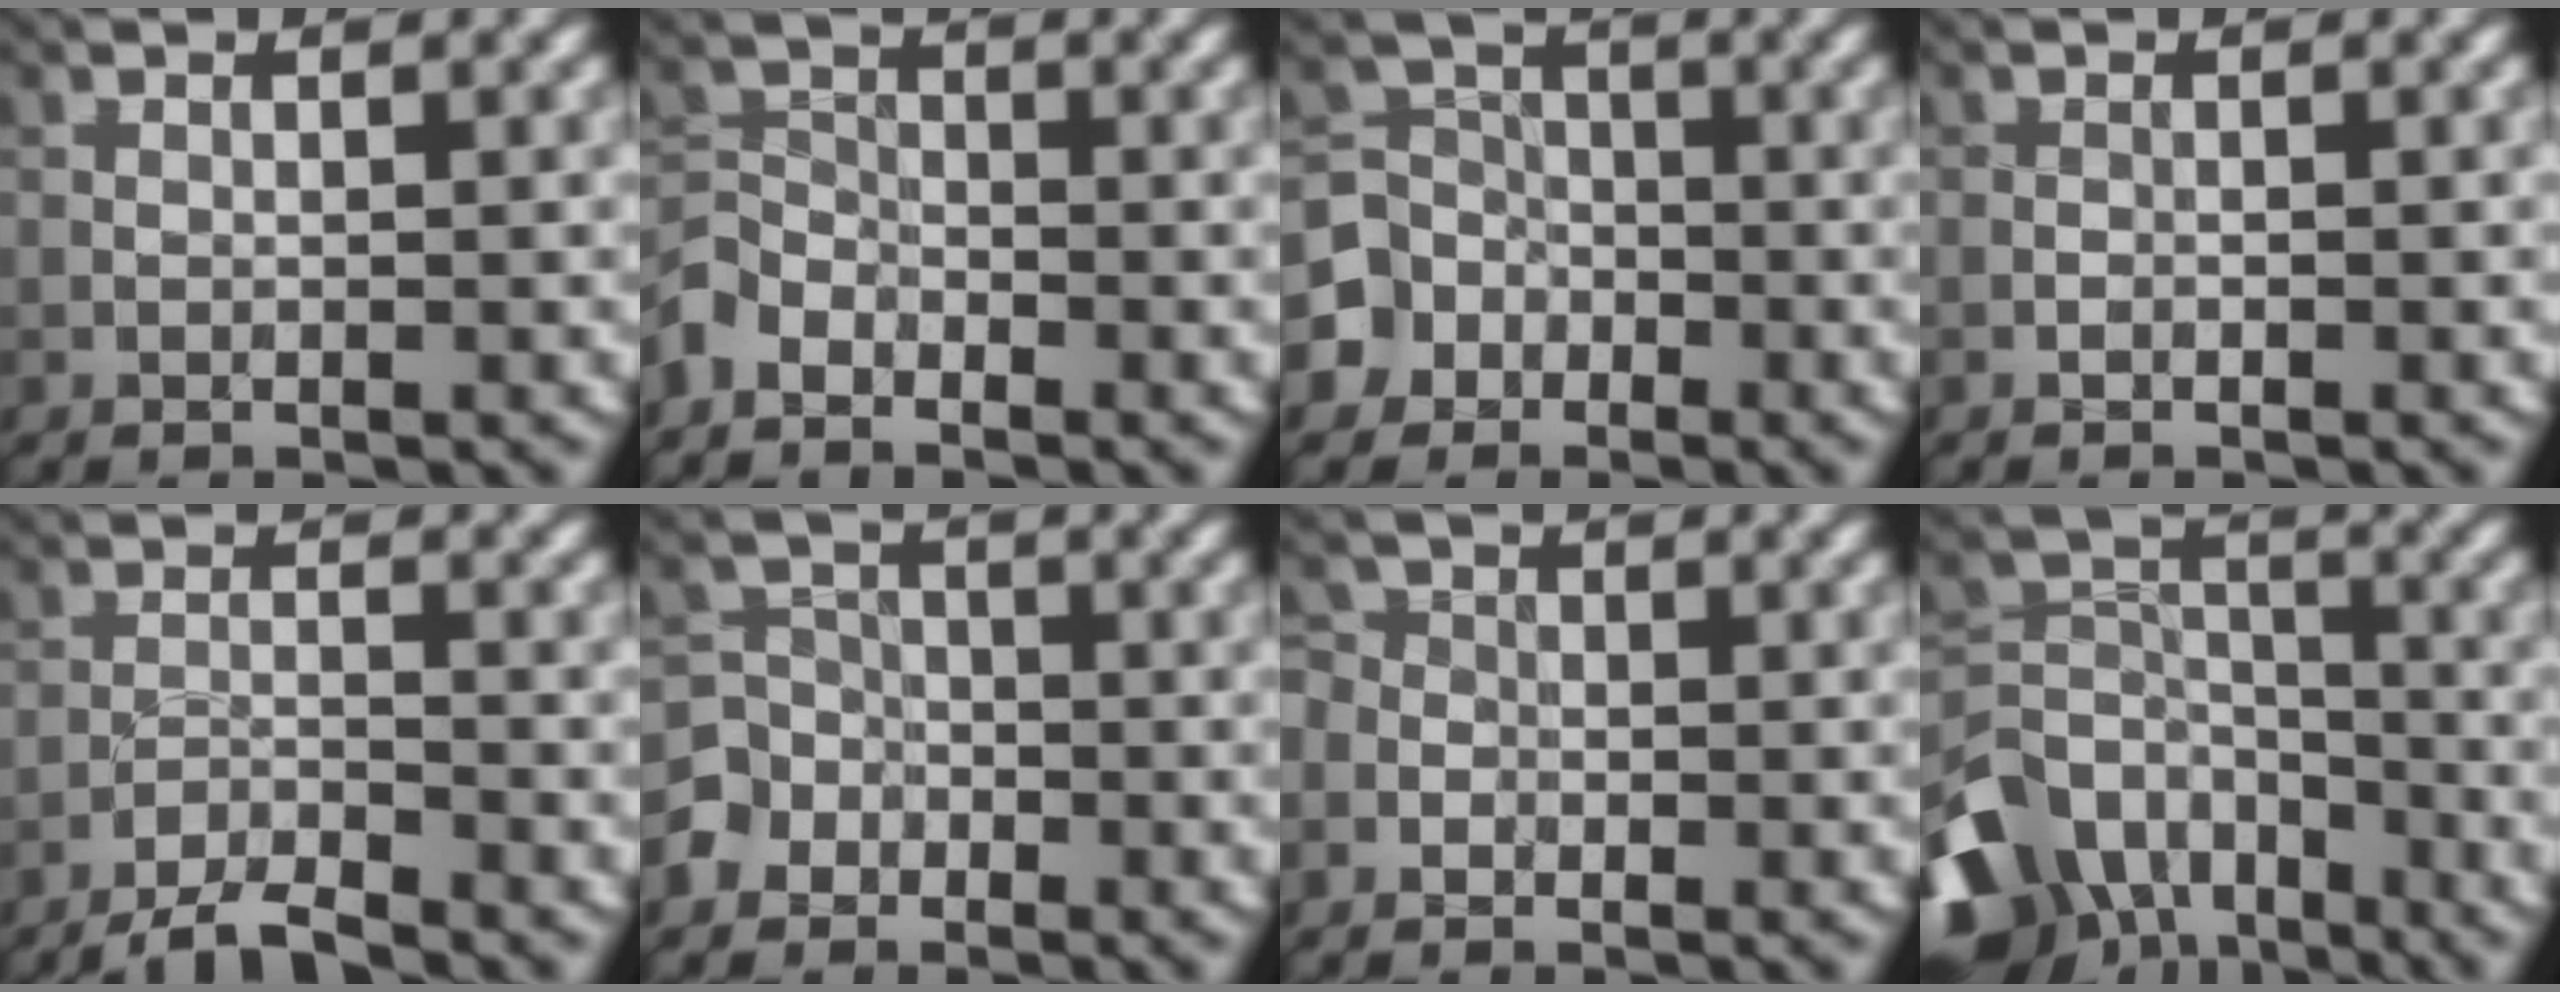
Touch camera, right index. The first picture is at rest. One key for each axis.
{"total": 2.7, "fx": -2.2, "fy": 1.5, "fz": 0.5, "tx": -0.014, "ty": 0.004, "tz": -0.056}
{"total": 4.9, "fx": -2.3, "fy": 4.3, "fz": 0.5, "tx": 0.008, "ty": 0.006, "tz": -0.066}
{"total": 0.0}
{"total": 3.9, "fx": -3.5, "fy": 0.4, "fz": 1.8, "tx": -0.034, "ty": 0.000, "tz": -0.070}
{"total": 3.5, "fx": -1.9, "fy": 2.9, "fz": 0.1, "tx": 0.022, "ty": 0.006, "tz": -0.051}
{"total": 2.7, "fx": -1.1, "fy": 2.4, "fz": 0.6, "tx": 0.008, "ty": 0.015, "tz": -0.037}
{"total": 10.2, "fx": -6.1, "fy": 6.7, "fz": 4.8, "tx": -0.107, "ty": -0.008, "tz": -0.122}